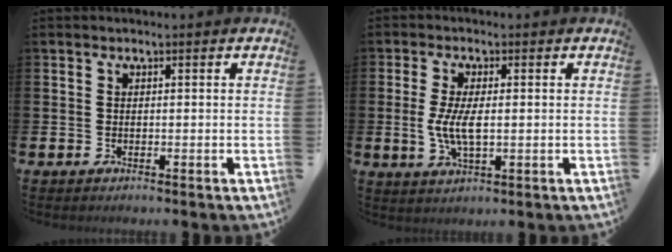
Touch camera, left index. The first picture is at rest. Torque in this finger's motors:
{"motor_torque": [0.36, -0.02, 0.23, 0.21]}